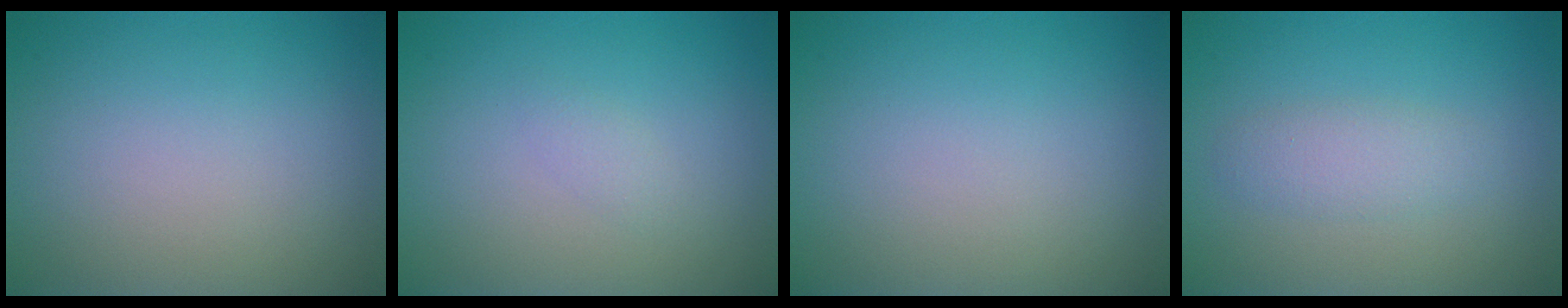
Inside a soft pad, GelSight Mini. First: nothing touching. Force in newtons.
{"total": 0.7, "press": 0.7, "slide": 0.0}
{"total": 0.0}
{"total": 2.0, "press": 2.0, "slide": 0.1}